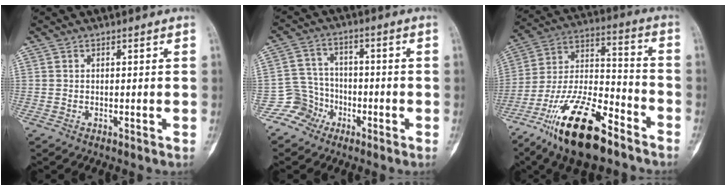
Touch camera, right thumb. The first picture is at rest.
{"total": 6.2, "force": [-3.5, 5.1, -0.4], "torque": [0.044, 0.037, -0.073]}
{"total": 20.3, "force": [-13.3, 6.9, 13.7], "torque": [-0.262, 0.071, -0.240]}